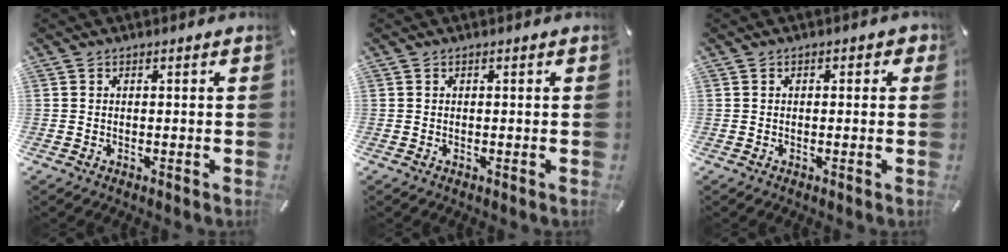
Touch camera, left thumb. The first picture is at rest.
{"total": 0.0}
{"total": 1.3, "force": [0.0, 1.0, 0.9], "torque": [-0.009, 0.003, -0.003]}